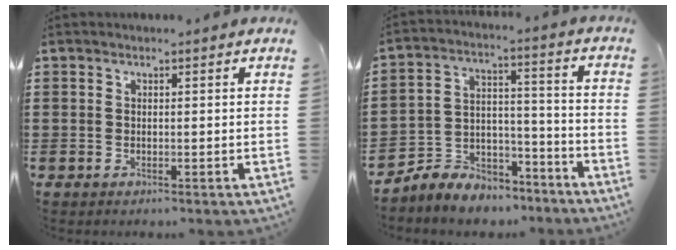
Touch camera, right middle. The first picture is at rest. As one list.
[{"total": 6.4, "force": [-6.1, 2.0, -0.1], "torque": [-0.003, 0.014, -0.123]}]